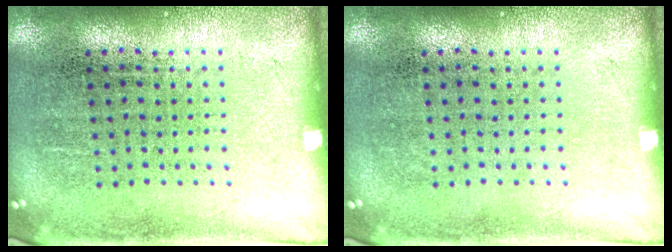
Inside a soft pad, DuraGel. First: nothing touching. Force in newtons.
{"total": 0.0}